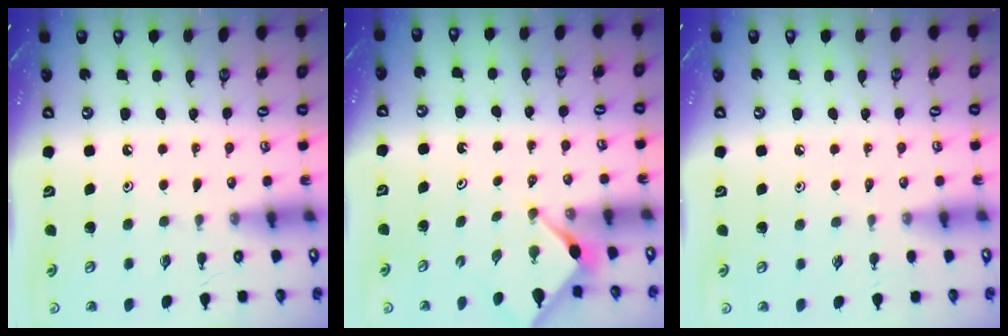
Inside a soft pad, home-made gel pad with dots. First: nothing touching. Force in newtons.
{"total": 2.9, "press": 2.8, "slide": 0.3}
{"total": 1.9, "press": 1.8, "slide": 0.3}